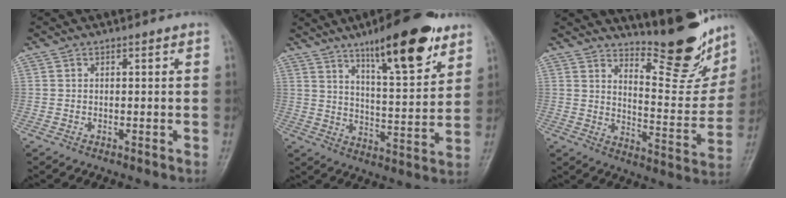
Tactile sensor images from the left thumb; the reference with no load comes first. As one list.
[{"total": 16.9, "force": [10.8, 4.3, 12.2], "torque": [-0.159, -0.058, 0.172]}, {"total": 15.9, "force": [13.6, 3.8, 7.4], "torque": [-0.073, -0.118, 0.196]}]